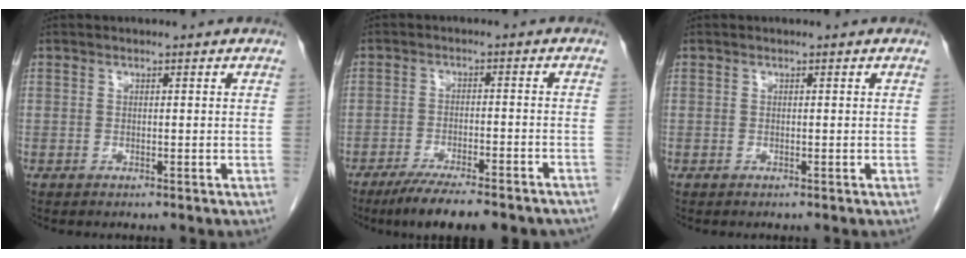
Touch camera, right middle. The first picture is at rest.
{"total": 13.6, "force": [-11.2, 2.2, 7.4], "torque": [-0.099, -0.015, -0.163]}
{"total": 0.0}